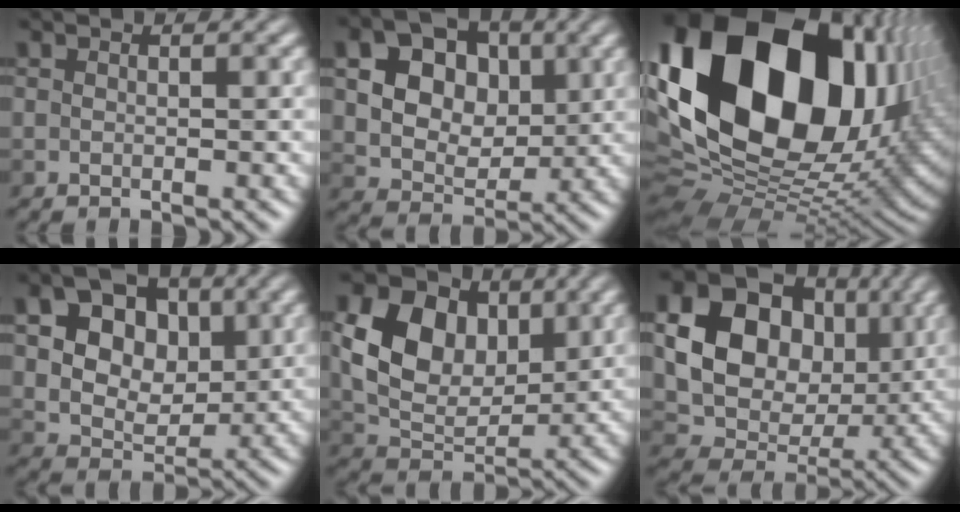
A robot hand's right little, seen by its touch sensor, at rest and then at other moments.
{"total": 14.2, "force": [4.6, 11.1, 7.5], "torque": [-0.136, 0.035, 0.083]}
{"total": 22.9, "force": [7.1, 15.0, 15.8], "torque": [-0.343, 0.020, 0.136]}
{"total": 13.0, "force": [4.4, 9.7, 7.6], "torque": [-0.116, 0.041, 0.077]}
{"total": 9.0, "force": [2.3, 6.4, 6.0], "torque": [-0.125, -0.003, 0.036]}
{"total": 15.9, "force": [3.7, 12.7, 8.7], "torque": [-0.186, 0.030, 0.077]}